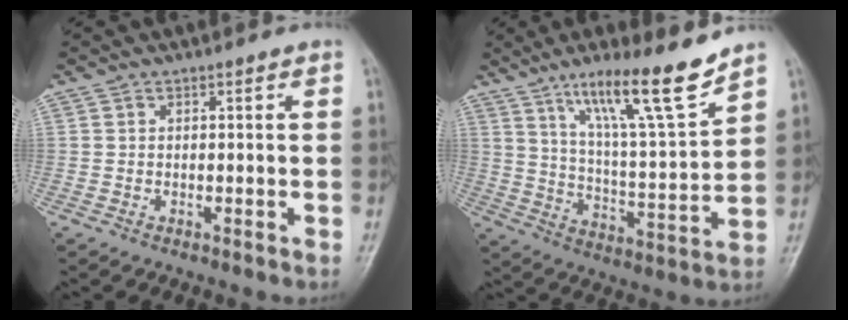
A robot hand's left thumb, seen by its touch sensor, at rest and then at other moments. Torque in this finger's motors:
{"motor_torque": [0.41, 0.29, 1.45, -1.31, 0.27]}